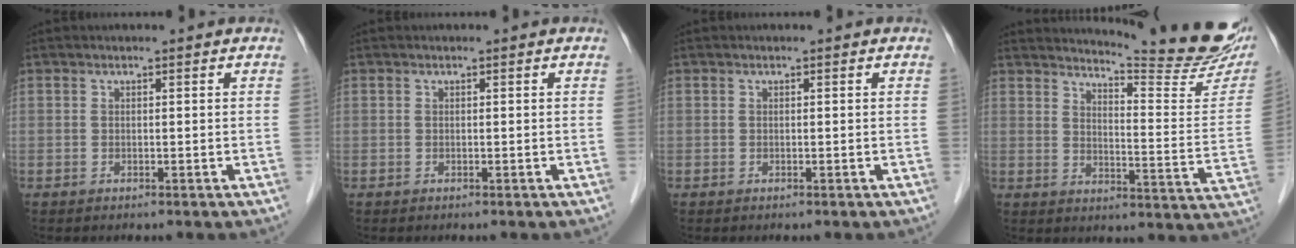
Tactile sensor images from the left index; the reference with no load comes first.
{"total": 0.0}
{"total": 0.0}
{"total": 19.3, "force": [17.6, 0.7, 7.7], "torque": [-0.107, -0.098, 0.210]}